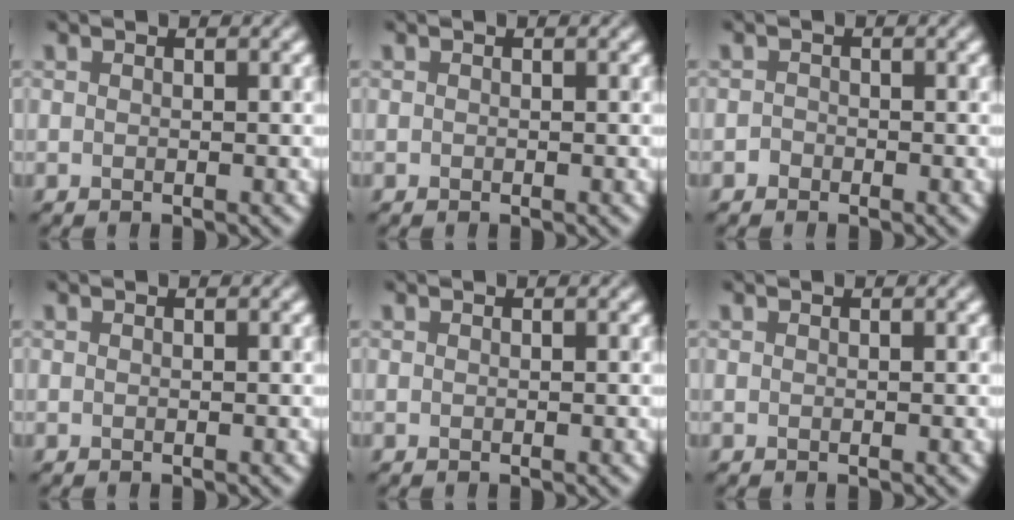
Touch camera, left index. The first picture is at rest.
{"total": 0.0}
{"total": 0.6, "force": [-0.4, 0.4, -0.1], "torque": [0.005, 0.003, -0.009]}
{"total": 0.0}
{"total": 0.0}
{"total": 0.0}